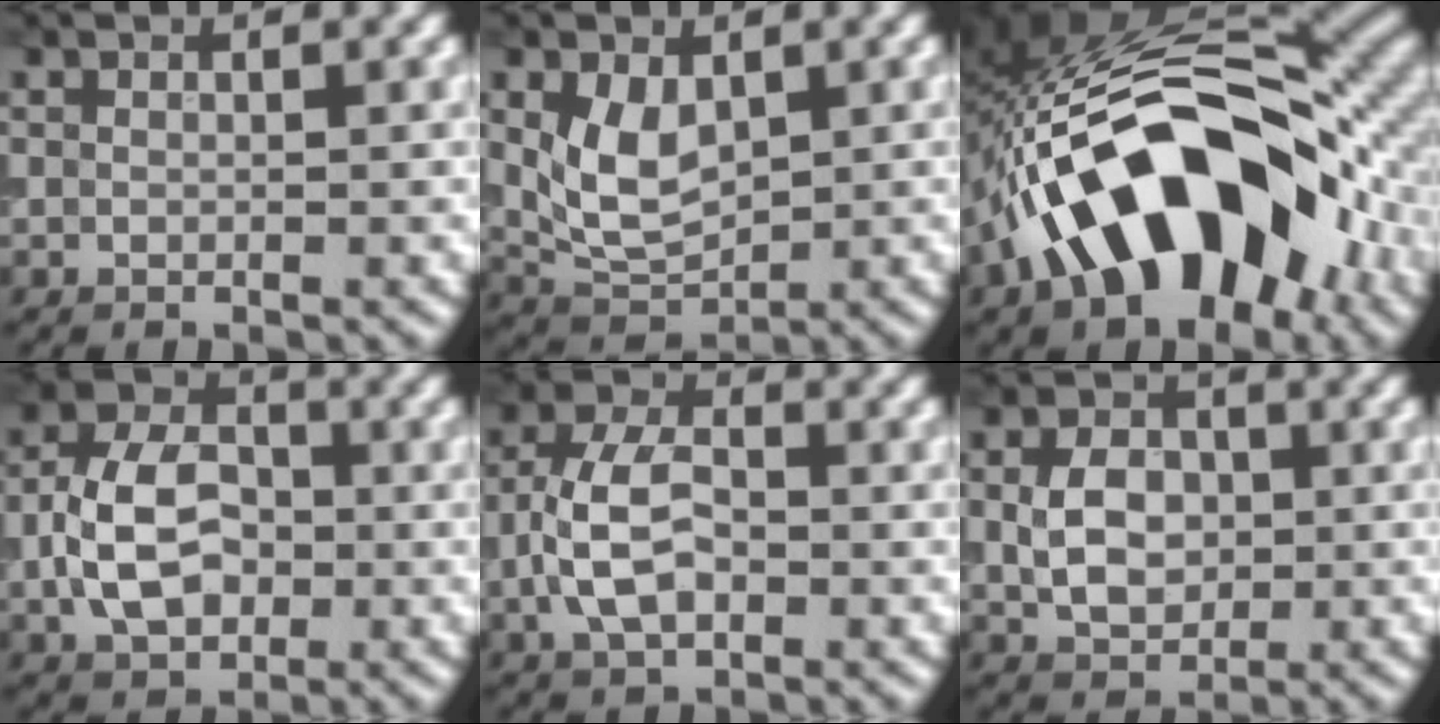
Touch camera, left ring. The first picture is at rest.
{"total": 4.5, "force": [0.8, 2.8, 3.3], "torque": [-0.077, -0.001, 0.023]}
{"total": 15.3, "force": [-5.1, 7.8, 12.1], "torque": [-0.179, 0.025, -0.096]}
{"total": 6.4, "force": [-0.9, 4.4, 4.6], "torque": [-0.090, 0.007, -0.021]}
{"total": 5.5, "force": [-0.9, 3.3, 4.4], "torque": [-0.093, 0.006, -0.024]}
{"total": 4.5, "force": [0.1, 3.3, 3.1], "torque": [-0.064, 0.000, -0.001]}